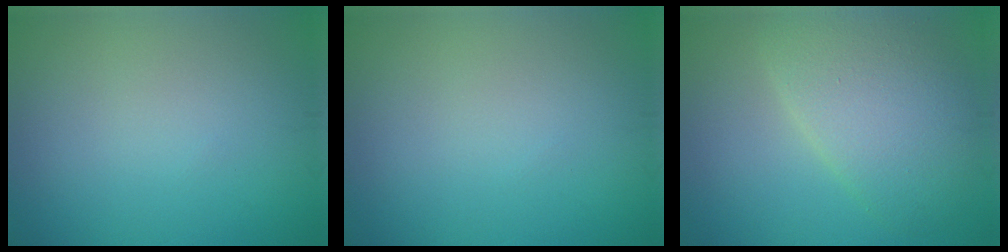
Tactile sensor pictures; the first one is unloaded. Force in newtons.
{"total": 0.0}
{"total": 5.9, "press": 5.9, "slide": 0.2}